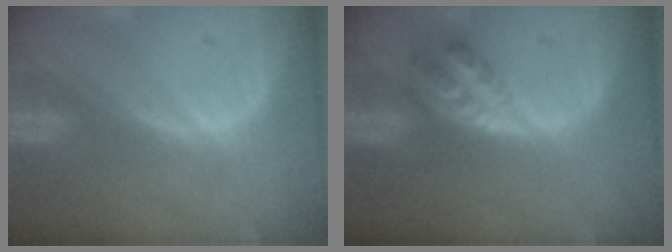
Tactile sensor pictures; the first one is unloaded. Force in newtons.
{"total": 4.5, "press": 3.8, "slide": 2.5}